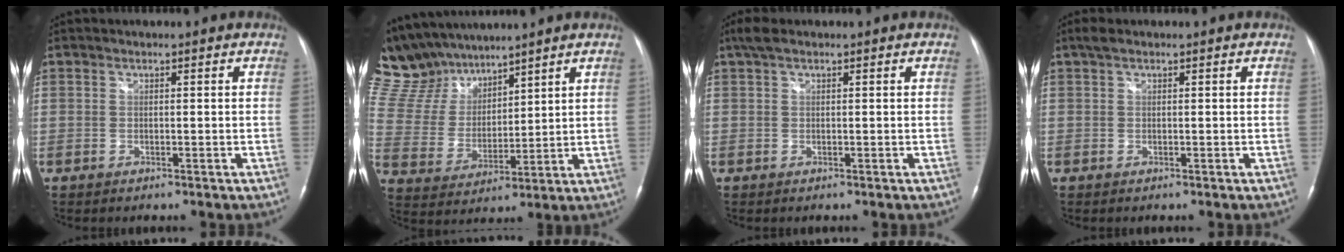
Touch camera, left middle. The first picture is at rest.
{"total": 14.1, "force": [12.7, 4.7, 4.1], "torque": [-0.098, 0.025, 0.257]}
{"total": 2.6, "force": [1.8, 0.9, 1.7], "torque": [-0.040, 0.024, 0.036]}
{"total": 1.5, "force": [1.0, 0.5, 0.9], "torque": [-0.022, 0.019, 0.020]}